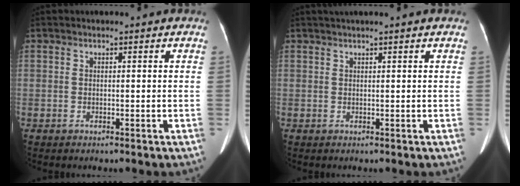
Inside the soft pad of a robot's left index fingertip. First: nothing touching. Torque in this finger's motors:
{"motor_torque": [0.26, 0.38, -0.08, 0.00]}